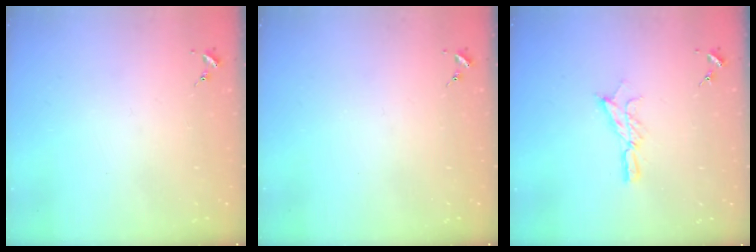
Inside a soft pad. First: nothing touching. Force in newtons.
{"total": 0.0}
{"total": 10.1, "press": 10.1, "slide": 0.6}